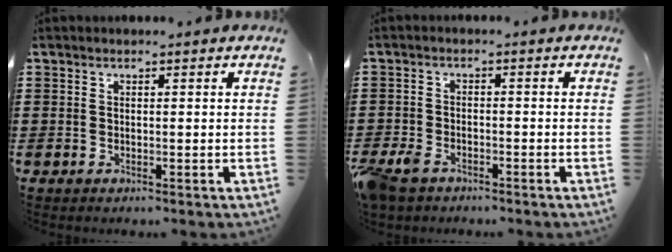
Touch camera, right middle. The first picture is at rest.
{"total": 3.3, "force": [-2.7, 1.5, 1.2], "torque": [-0.057, -0.008, -0.064]}